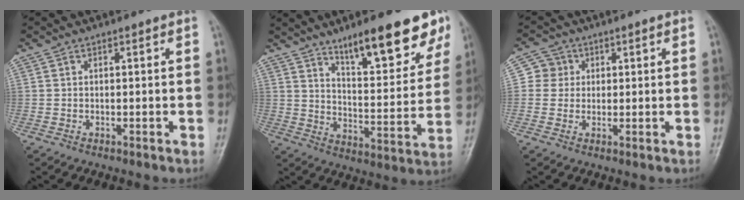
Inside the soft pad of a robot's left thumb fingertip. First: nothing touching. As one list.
[{"total": 16.4, "force": [11.1, 4.7, 11.1], "torque": [-0.118, -0.064, 0.173]}, {"total": 3.9, "force": [0.8, 3.8, 0.3], "torque": [0.025, 0.004, 0.005]}]